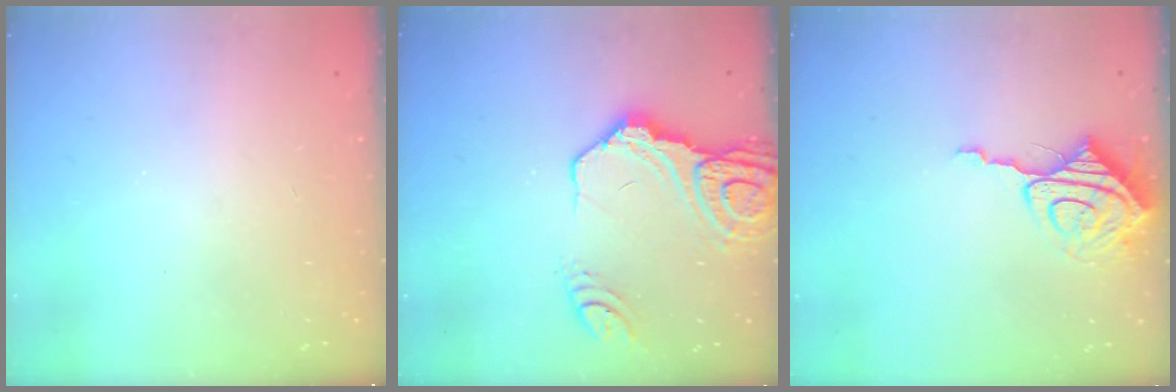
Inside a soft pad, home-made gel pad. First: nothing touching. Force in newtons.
{"total": 16.4, "press": 16.3, "slide": 1.9}
{"total": 9.6, "press": 9.6, "slide": 0.5}